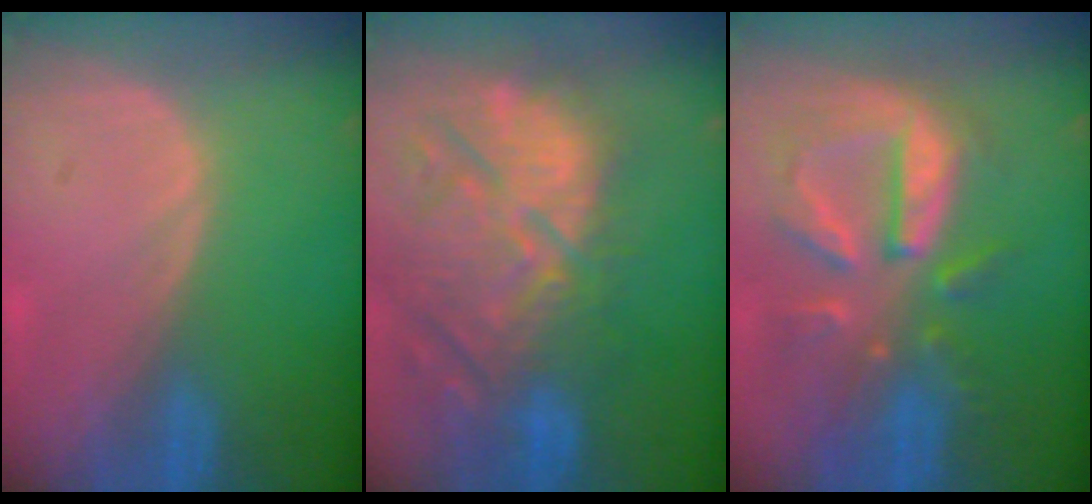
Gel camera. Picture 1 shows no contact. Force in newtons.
{"total": 14.0, "press": 12.5, "slide": 6.2}
{"total": 10.6, "press": 9.3, "slide": 5.0}